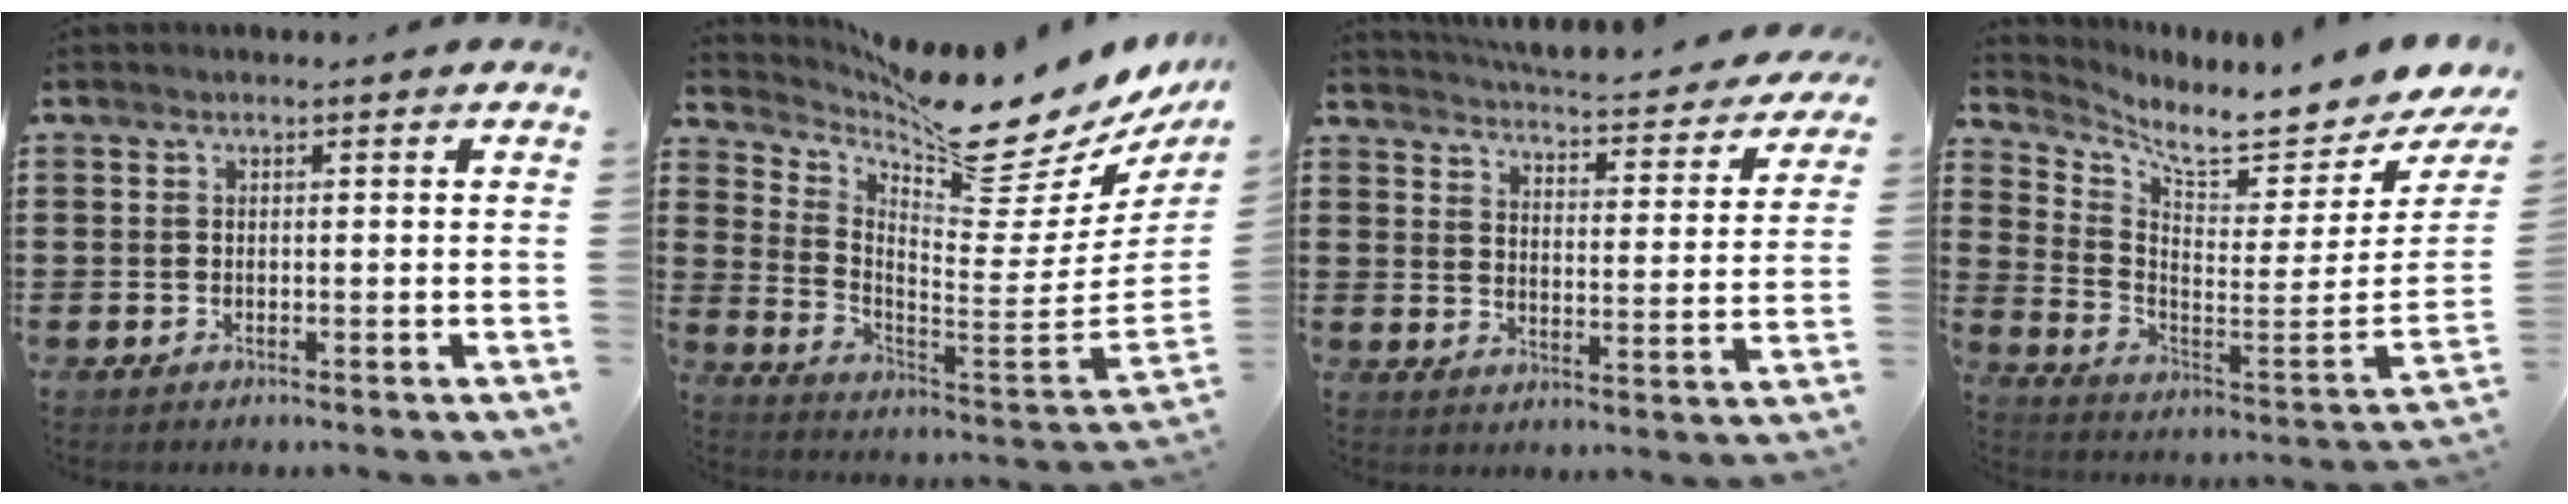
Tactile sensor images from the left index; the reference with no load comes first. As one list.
[{"total": 11.2, "force": [9.8, 1.0, 5.2], "torque": [-0.103, -0.103, 0.157]}, {"total": 4.2, "force": [4.0, -0.3, 1.0], "torque": [-0.033, -0.041, 0.061]}, {"total": 6.3, "force": [5.7, -0.1, 2.7], "torque": [-0.071, -0.071, 0.089]}]